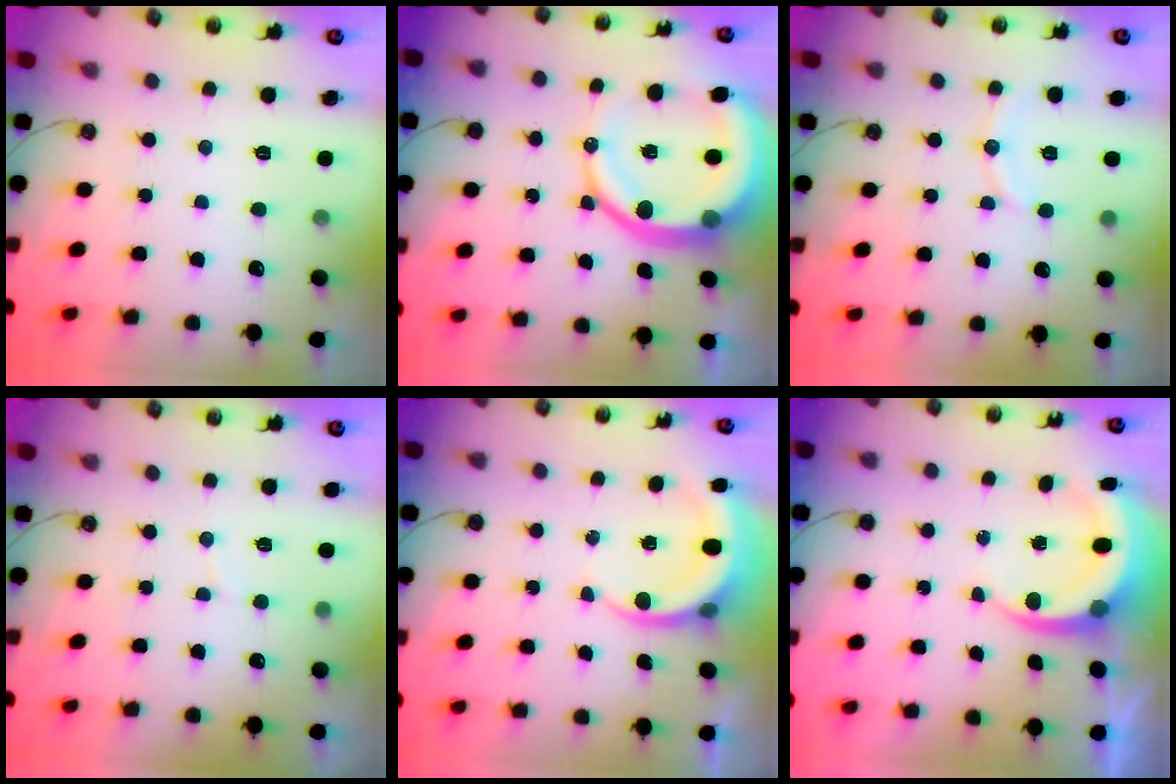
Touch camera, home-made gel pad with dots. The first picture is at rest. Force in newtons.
{"total": 17.8, "press": 17.6, "slide": 2.1}
{"total": 6.9, "press": 6.7, "slide": 1.8}
{"total": 2.3, "press": 2.0, "slide": 1.2}
{"total": 6.7, "press": 6.7, "slide": 0.8}
{"total": 7.2, "press": 7.0, "slide": 1.8}